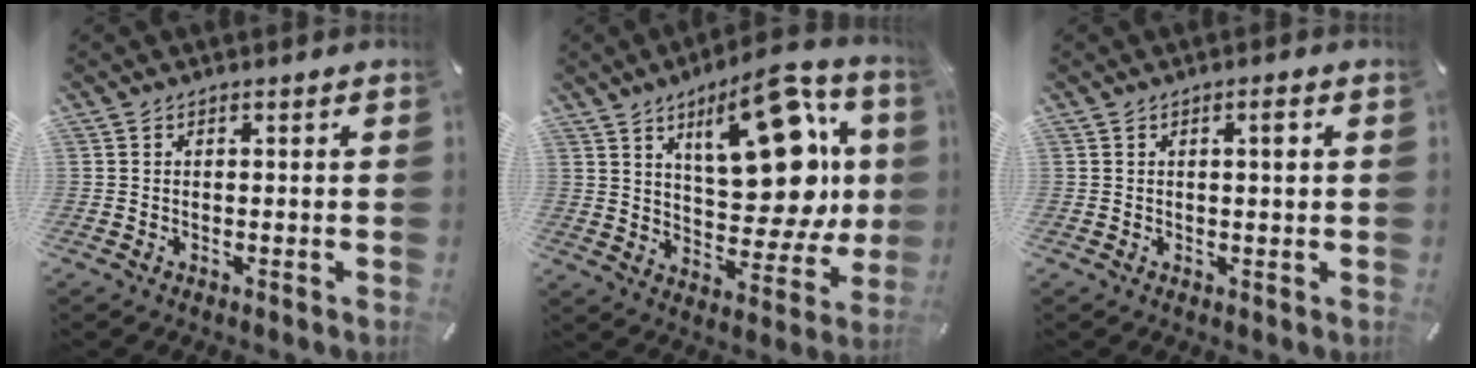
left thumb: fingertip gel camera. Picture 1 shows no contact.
{"total": 22.7, "force": [9.3, 10.8, 17.6], "torque": [-0.234, -0.053, 0.153]}
{"total": 2.1, "force": [0.6, 0.4, 2.0], "torque": [-0.031, 0.001, 0.006]}